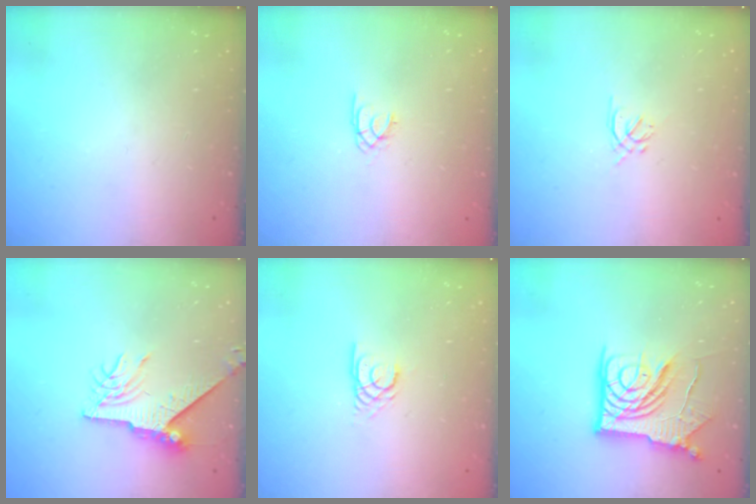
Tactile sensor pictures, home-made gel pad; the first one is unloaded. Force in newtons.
{"total": 1.8, "press": 1.8, "slide": 0.3}
{"total": 1.3, "press": 1.2, "slide": 0.5}
{"total": 8.7, "press": 8.7, "slide": 0.6}
{"total": 2.7, "press": 2.7, "slide": 0.1}
{"total": 15.6, "press": 15.5, "slide": 1.5}